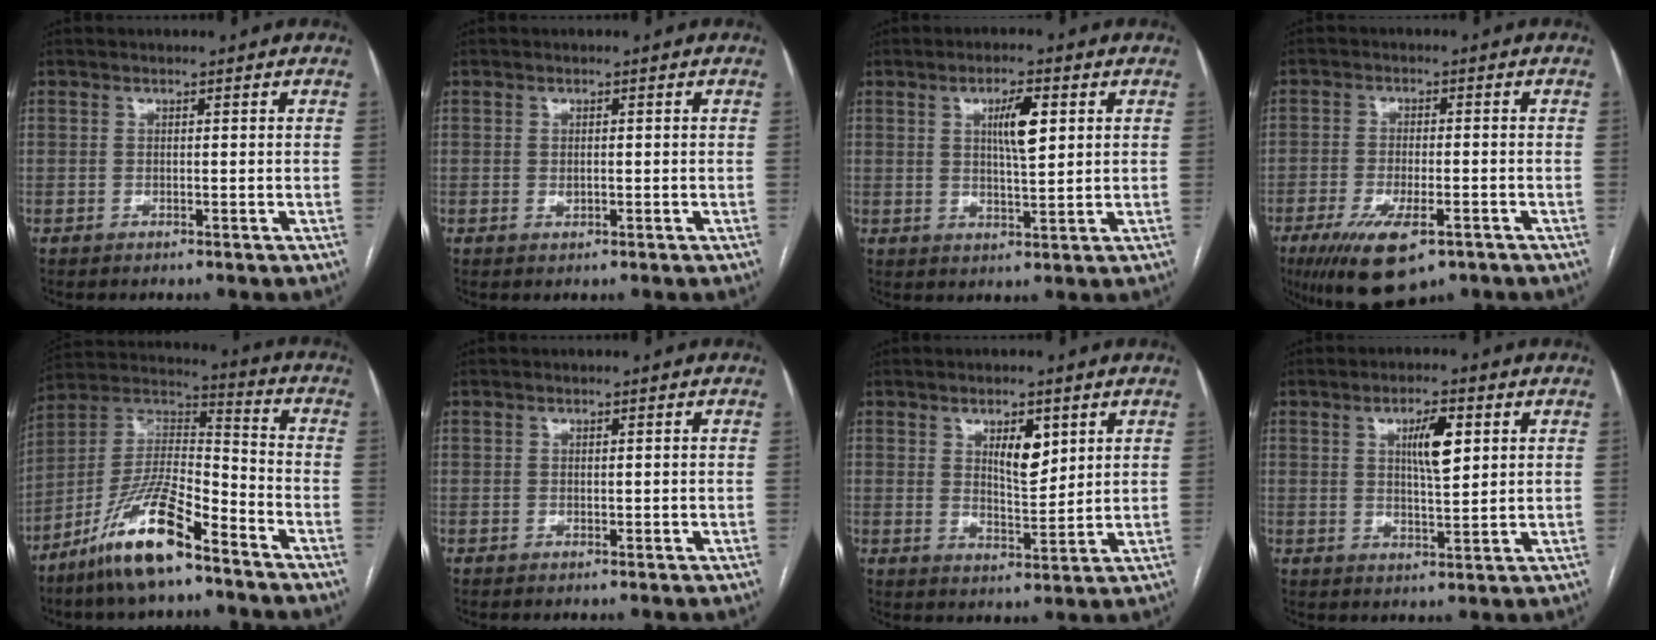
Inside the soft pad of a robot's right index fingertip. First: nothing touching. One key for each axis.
{"total": 1.0, "fx": 0.0, "fy": 0.5, "fz": 0.8, "tx": -0.017, "ty": -0.002, "tz": 0.002}
{"total": 5.6, "fx": 1.8, "fy": 1.0, "fz": 5.2, "tx": -0.091, "ty": 0.003, "tz": 0.032}
{"total": 10.5, "fx": -6.1, "fy": 3.4, "fz": 7.8, "tx": -0.143, "ty": -0.021, "tz": -0.097}
{"total": 15.3, "fx": -10.1, "fy": 3.1, "fz": 11.0, "tx": -0.218, "ty": 0.005, "tz": -0.186}
{"total": 0.0}
{"total": 5.6, "fx": 2.5, "fy": 2.0, "fz": 4.6, "tx": -0.078, "ty": -0.005, "tz": 0.047}
{"total": 6.0, "fx": 2.0, "fy": 1.3, "fz": 5.4, "tx": -0.094, "ty": 0.004, "tz": 0.036}